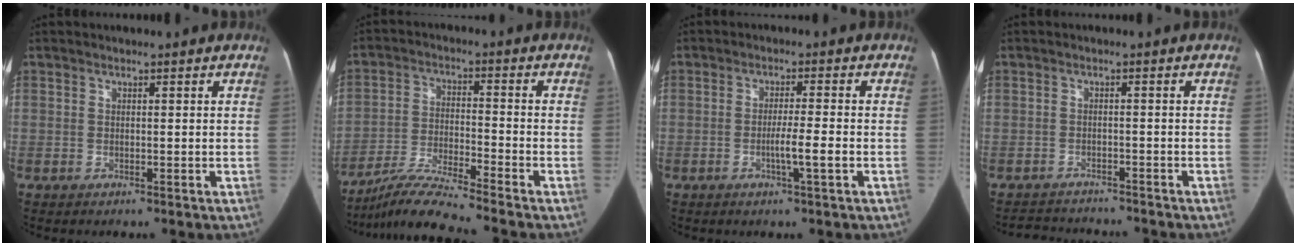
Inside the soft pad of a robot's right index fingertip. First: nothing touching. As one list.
[{"total": 9.6, "force": [-8.8, -1.7, 3.4], "torque": [-0.069, -0.013, -0.164]}, {"total": 4.3, "force": [-1.5, -0.2, 4.1], "torque": [-0.070, -0.003, -0.027]}, {"total": 6.7, "force": [-6.4, 1.7, 0.9], "torque": [-0.012, 0.010, -0.094]}]